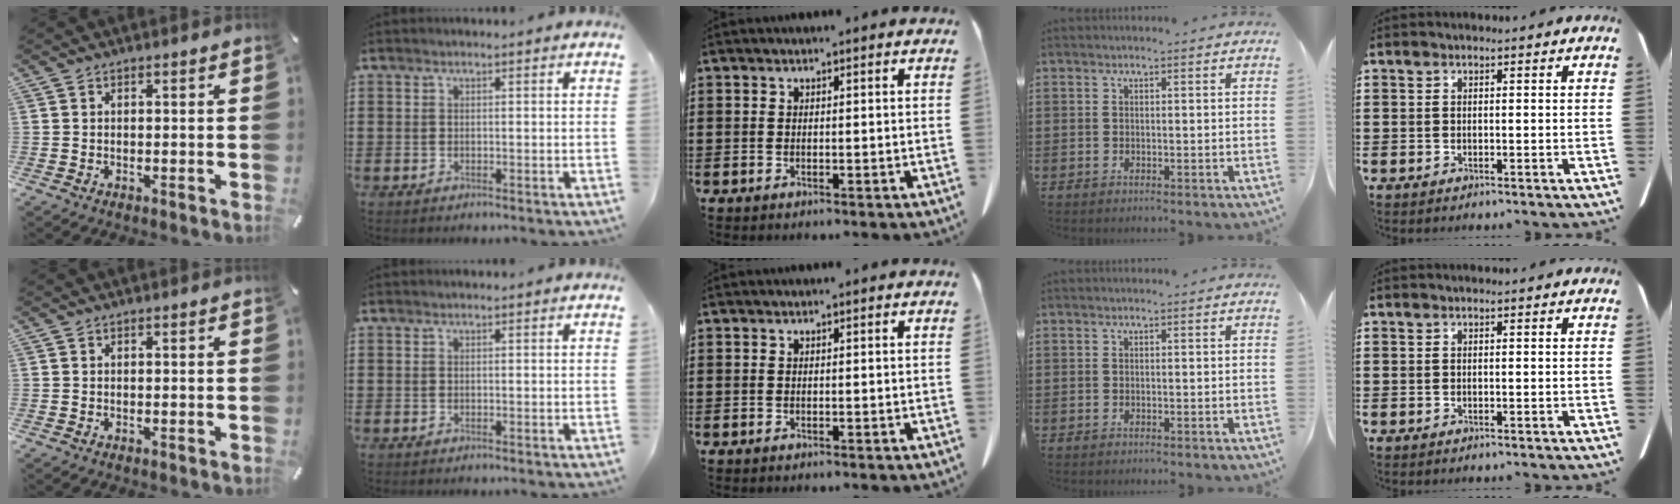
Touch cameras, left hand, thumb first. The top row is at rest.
{}